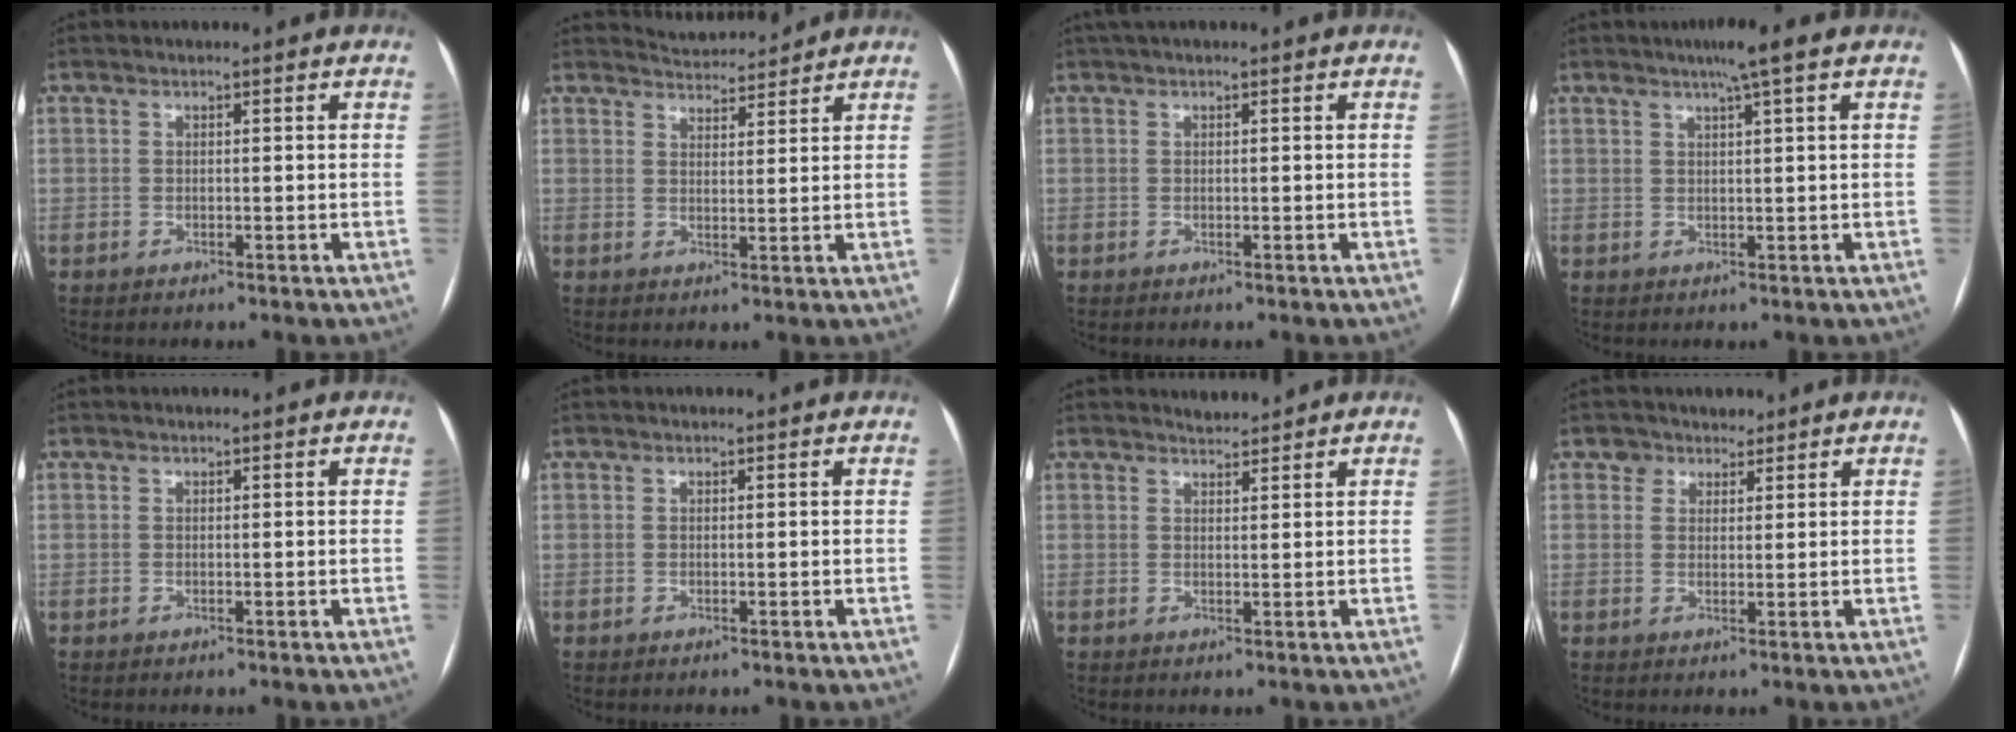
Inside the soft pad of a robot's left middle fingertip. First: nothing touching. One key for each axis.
{"total": 4.5, "fx": 4.5, "fy": 0.2, "fz": -0.3, "tx": -0.008, "ty": 0.008, "tz": 0.068}
{"total": 1.9, "fx": 1.5, "fy": 0.1, "fz": 1.2, "tx": -0.017, "ty": 0.034, "tz": 0.024}
{"total": 4.1, "fx": 2.6, "fy": -0.7, "fz": 3.1, "tx": -0.055, "ty": 0.007, "tz": 0.044}
{"total": 0.0}
{"total": 0.0}
{"total": 1.7, "fx": 1.7, "fy": 0.0, "fz": -0.2, "tx": -0.005, "ty": 0.001, "tz": 0.030}
{"total": 2.6, "fx": 1.8, "fy": 1.9, "fz": -0.3, "tx": 0.012, "ty": 0.004, "tz": 0.022}